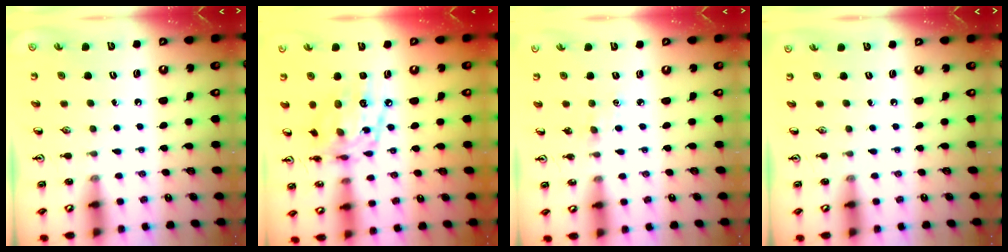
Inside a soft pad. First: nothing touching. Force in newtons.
{"total": 15.1, "press": 15.0, "slide": 0.9}
{"total": 2.5, "press": 2.5, "slide": 0.2}
{"total": 0.0}